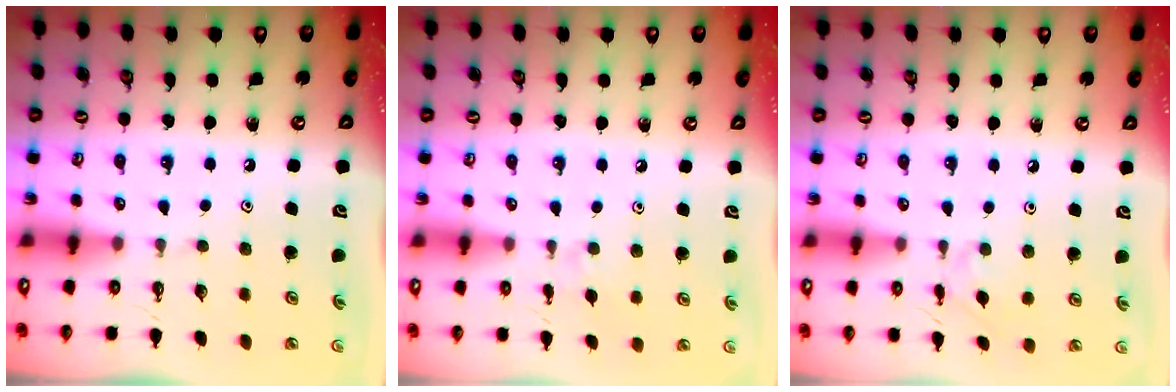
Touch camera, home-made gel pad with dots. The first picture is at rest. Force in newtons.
{"total": 2.7, "press": 2.7, "slide": 0.4}
{"total": 1.5, "press": 1.4, "slide": 0.5}